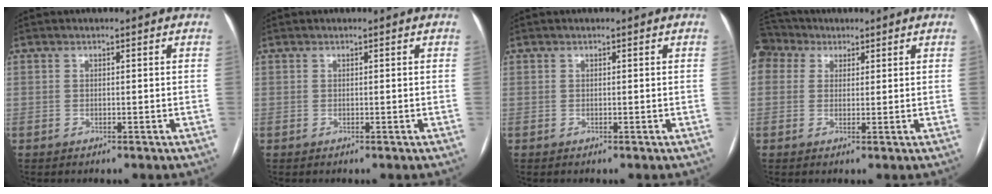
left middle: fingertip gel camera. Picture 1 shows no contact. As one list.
[{"total": 0.0}, {"total": 0.0}, {"total": 4.4, "force": [3.1, 3.0, 0.8], "torque": [-0.027, 0.030, 0.065]}]